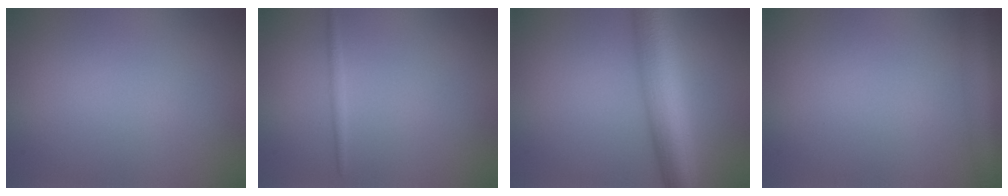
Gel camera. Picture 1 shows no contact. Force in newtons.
{"total": 0.8, "press": 0.8, "slide": 0.0}
{"total": 8.5, "press": 8.5, "slide": 0.2}
{"total": 3.3, "press": 3.3, "slide": 0.2}